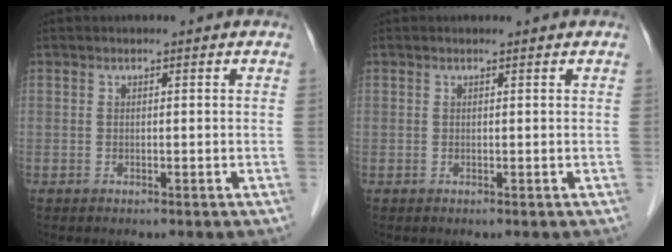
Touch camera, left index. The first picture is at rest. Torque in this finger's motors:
{"motor_torque": [0.11, -0.02, -0.06, 0.01]}